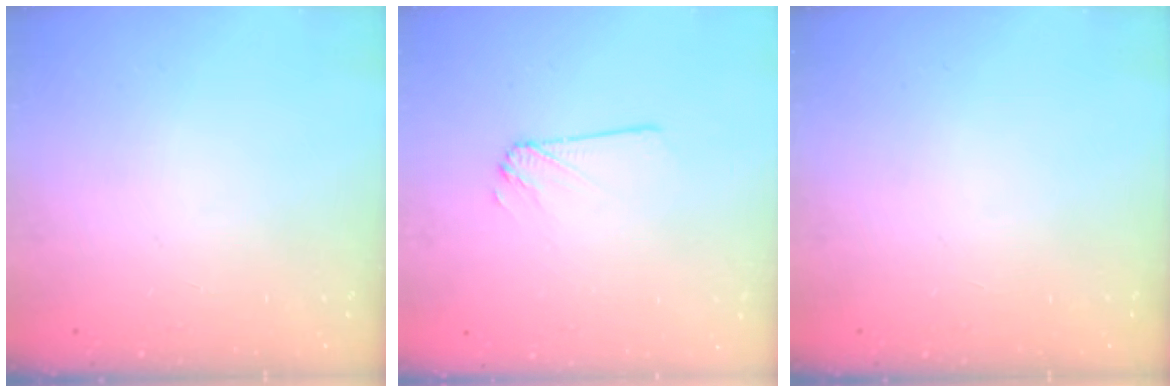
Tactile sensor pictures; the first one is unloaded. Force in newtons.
{"total": 1.6, "press": 1.6, "slide": 0.0}
{"total": 0.0}